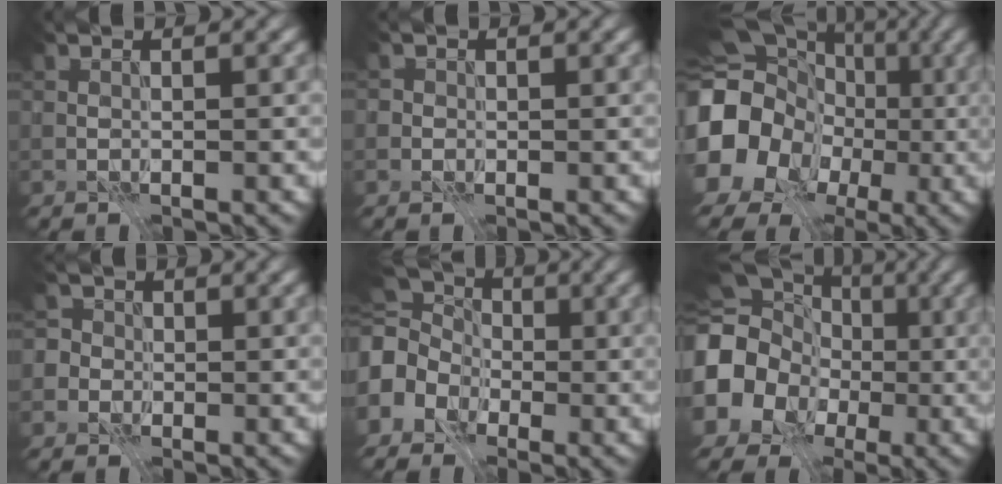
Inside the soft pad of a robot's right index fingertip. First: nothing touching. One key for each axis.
{"total": 0.9, "fx": 0.1, "fy": 0.9, "fz": 0.1, "tx": 0.004, "ty": 0.000, "tz": -0.004}
{"total": 17.3, "fx": -2.5, "fy": 15.7, "fz": 6.8, "tx": -0.167, "ty": -0.015, "tz": -0.081}
{"total": 3.3, "fx": -0.3, "fy": 3.2, "fz": 0.9, "tx": 0.011, "ty": 0.020, "tz": -0.039}
{"total": 9.2, "fx": -0.9, "fy": 7.7, "fz": 4.9, "tx": -0.088, "ty": 0.010, "tz": -0.053}
{"total": 13.7, "fx": -1.4, "fy": 12.5, "fz": 5.4, "tx": -0.141, "ty": -0.007, "tz": -0.058}